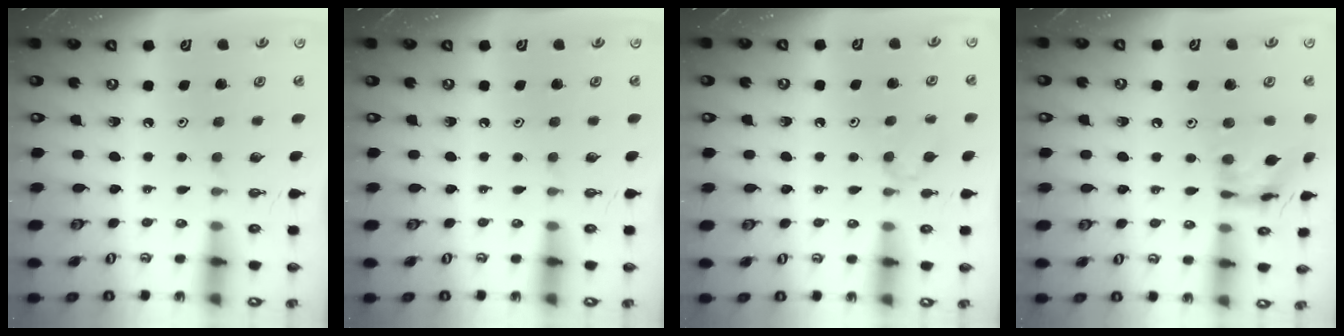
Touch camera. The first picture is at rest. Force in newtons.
{"total": 0.0}
{"total": 2.7, "press": 2.6, "slide": 0.6}
{"total": 11.8, "press": 11.8, "slide": 0.6}